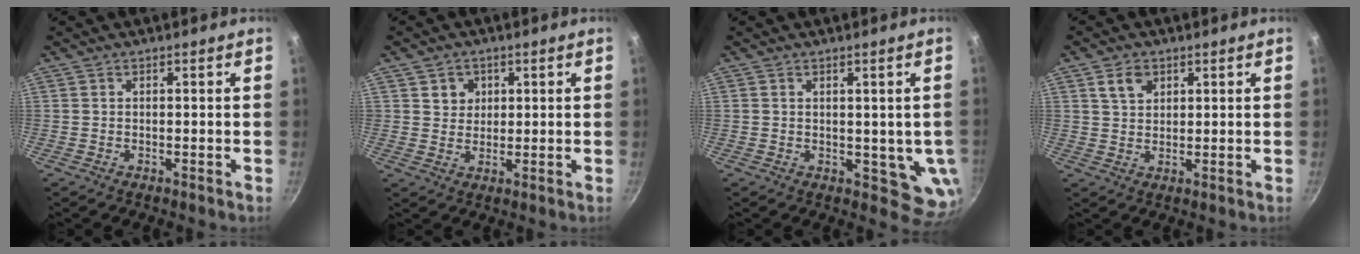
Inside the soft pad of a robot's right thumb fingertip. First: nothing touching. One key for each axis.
{"total": 4.0, "fx": 1.5, "fy": 3.6, "fz": 1.0, "tx": 0.009, "ty": -0.001, "tz": 0.022}
{"total": 6.5, "fx": 0.7, "fy": 3.8, "fz": 5.2, "tx": -0.050, "ty": -0.014, "tz": 0.017}
{"total": 4.3, "fx": 2.0, "fy": 3.0, "fz": 2.4, "tx": -0.032, "ty": -0.003, "tz": 0.039}